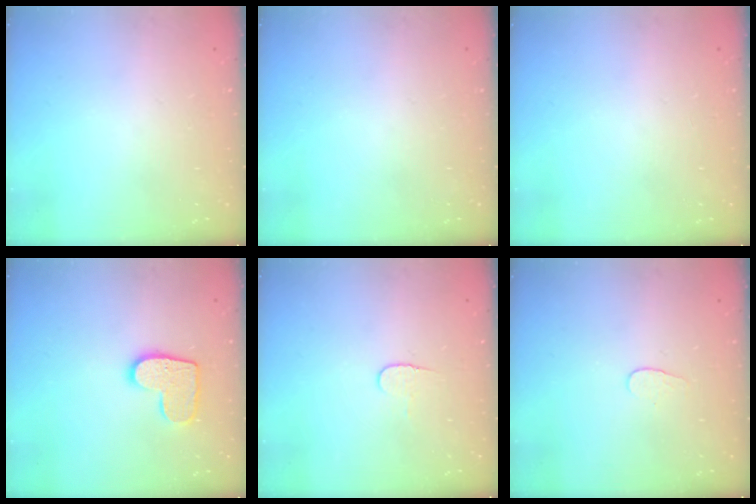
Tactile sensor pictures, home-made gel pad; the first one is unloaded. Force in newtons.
{"total": 0.0}
{"total": 0.0}
{"total": 10.9, "press": 10.9, "slide": 0.6}
{"total": 4.1, "press": 4.1, "slide": 0.4}
{"total": 3.9, "press": 3.9, "slide": 0.4}